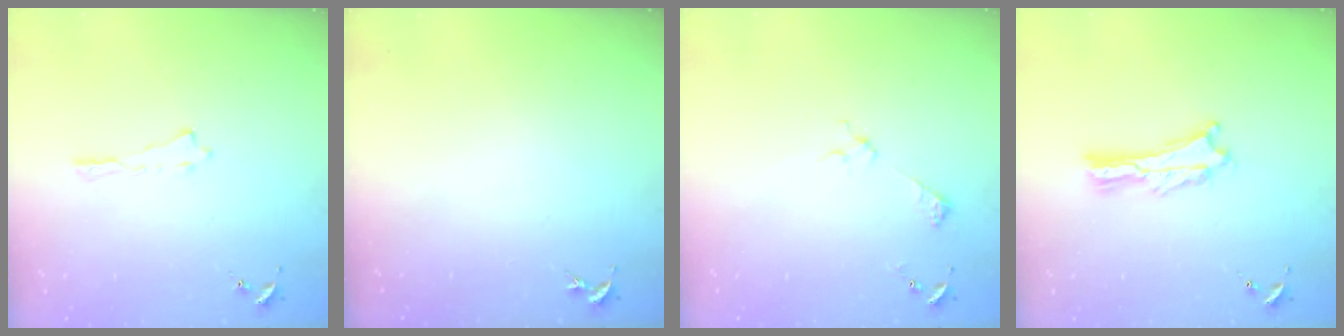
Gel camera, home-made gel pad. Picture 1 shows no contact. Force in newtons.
{"total": 0.0}
{"total": 2.5, "press": 2.5, "slide": 0.2}
{"total": 1.3, "press": 1.3, "slide": 0.3}